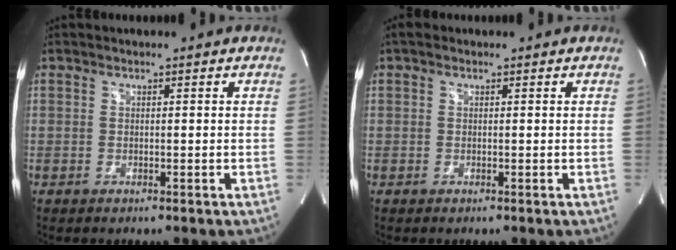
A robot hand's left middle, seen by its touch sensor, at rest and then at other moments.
{"total": 1.0, "force": [0.6, 0.6, 0.4], "torque": [-0.011, 0.010, 0.007]}